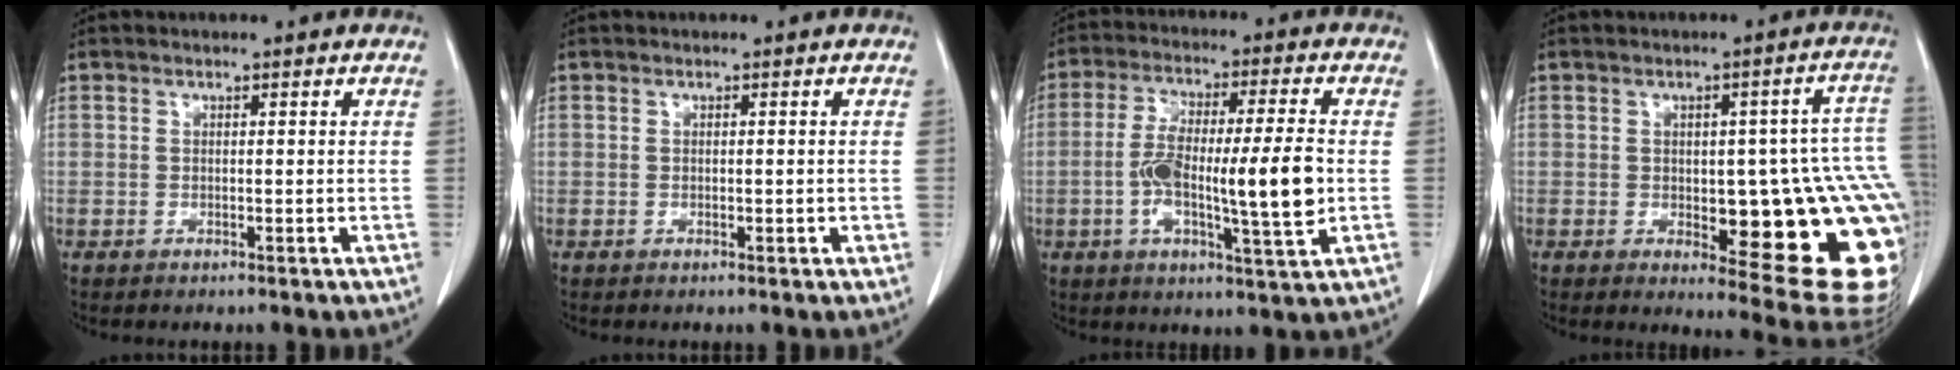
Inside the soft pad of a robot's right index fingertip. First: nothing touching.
{"total": 0.9, "force": [-0.1, 0.5, 0.8], "torque": [-0.012, -0.002, 0.001]}
{"total": 14.1, "force": [-1.7, 1.7, 13.9], "torque": [-0.244, 0.003, -0.030]}
{"total": 21.5, "force": [-3.7, 6.5, 20.1], "torque": [-0.153, 0.020, -0.022]}